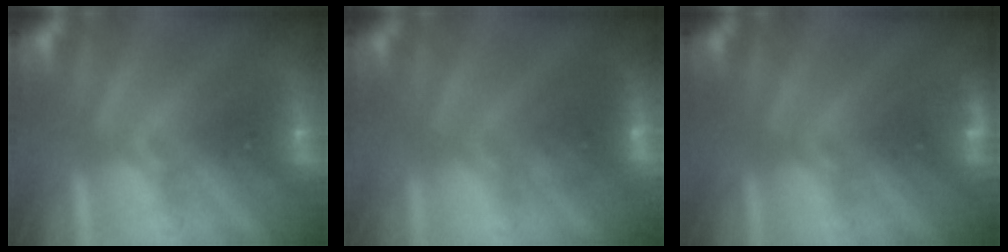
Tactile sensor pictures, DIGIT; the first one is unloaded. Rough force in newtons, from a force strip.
{"total": 6.6}
{"total": 2.9}